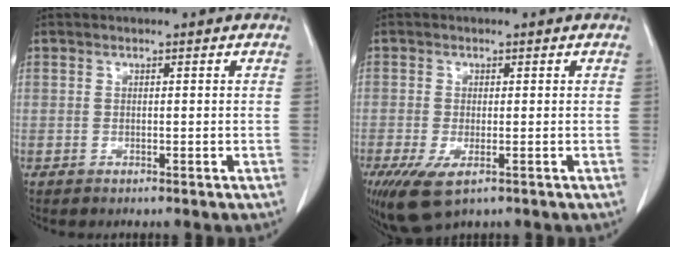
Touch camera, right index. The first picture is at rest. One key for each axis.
{"total": 7.0, "fx": -3.7, "fy": 2.9, "fz": 5.3, "tx": -0.100, "ty": -0.020, "tz": -0.059}